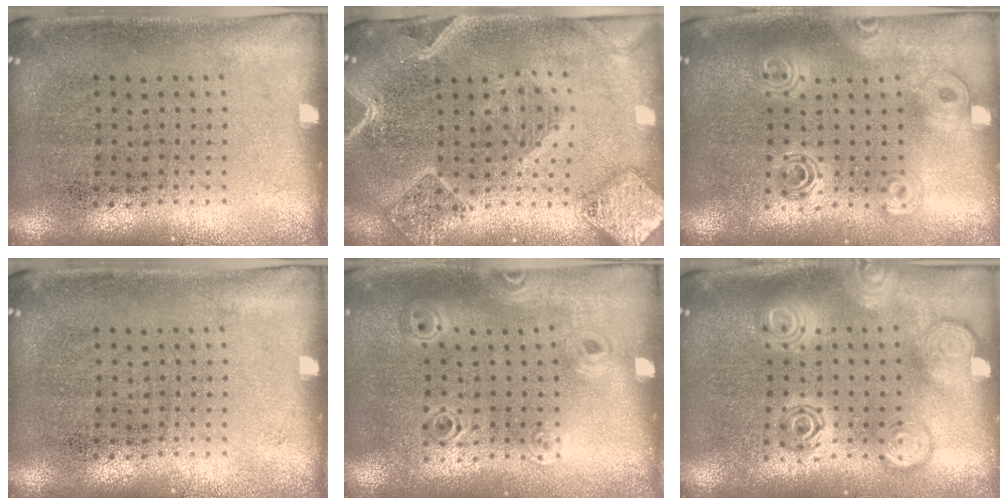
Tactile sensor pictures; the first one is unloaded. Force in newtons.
{"total": 2.7, "press": 2.4, "slide": 1.3}
{"total": 1.5, "press": 1.4, "slide": 0.7}
{"total": 0.0}
{"total": 1.0, "press": 1.0, "slide": 0.1}
{"total": 2.6, "press": 2.6, "slide": 0.3}